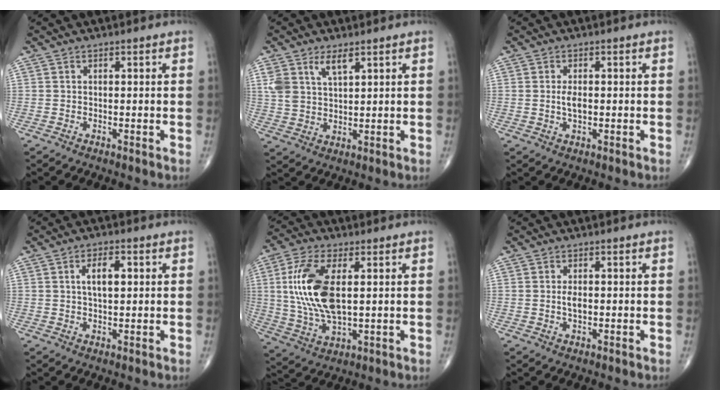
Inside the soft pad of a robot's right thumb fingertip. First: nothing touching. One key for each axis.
{"total": 5.9, "fx": 3.3, "fy": 2.6, "fz": 4.1, "tx": -0.080, "ty": -0.012, "tz": 0.070}
{"total": 2.6, "fx": 0.0, "fy": 1.2, "fz": 2.3, "tx": -0.040, "ty": -0.001, "tz": -0.001}
{"total": 5.0, "fx": 1.2, "fy": 2.3, "fz": 4.2, "tx": -0.065, "ty": -0.001, "tz": 0.018}
{"total": 15.1, "fx": 2.3, "fy": 6.9, "fz": 13.3, "tx": -0.277, "ty": -0.007, "tz": 0.049}
{"total": 2.2, "fx": 0.0, "fy": 1.1, "fz": 1.9, "tx": -0.032, "ty": -0.001, "tz": 0.000}